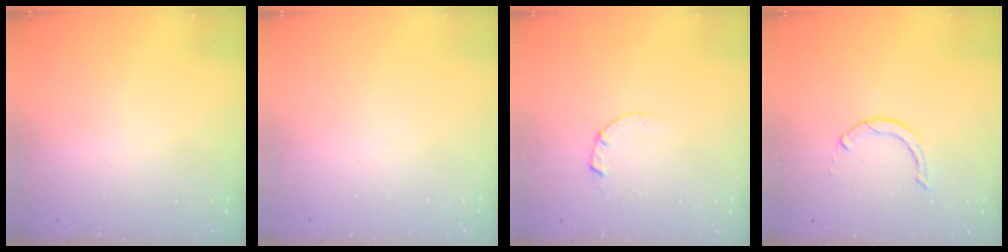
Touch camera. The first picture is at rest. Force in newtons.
{"total": 0.0}
{"total": 1.5, "press": 1.5, "slide": 0.3}
{"total": 2.6, "press": 2.6, "slide": 0.1}